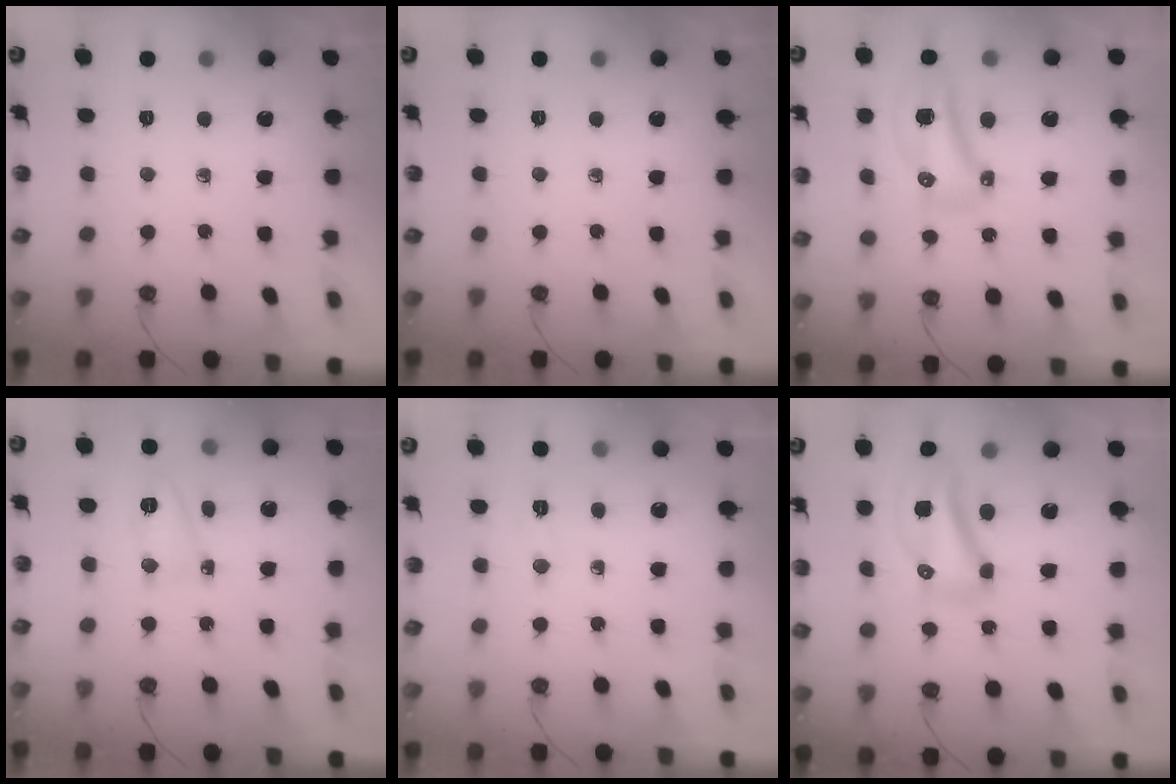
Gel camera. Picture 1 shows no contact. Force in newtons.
{"total": 0.0}
{"total": 16.2, "press": 12.7, "slide": 10.1}
{"total": 5.7, "press": 5.7, "slide": 0.6}
{"total": 14.2, "press": 5.3, "slide": 13.2}
{"total": 11.0, "press": 11.0, "slide": 1.2}